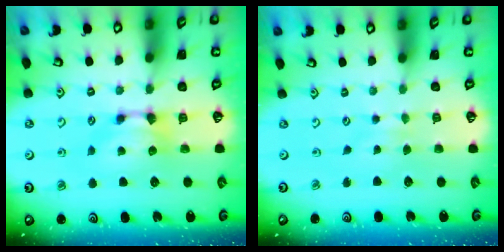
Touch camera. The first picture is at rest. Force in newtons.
{"total": 3.4, "press": 3.4, "slide": 0.5}